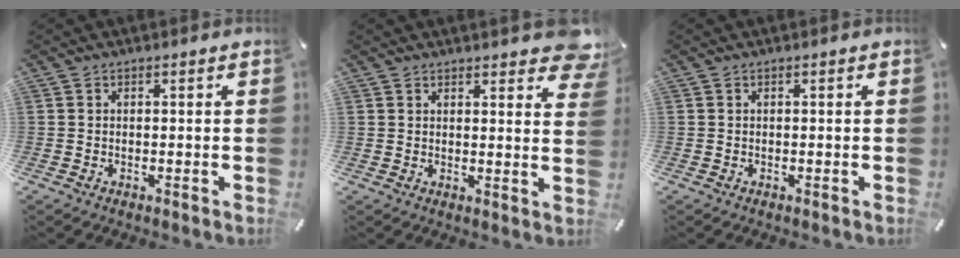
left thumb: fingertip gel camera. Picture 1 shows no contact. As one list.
[{"total": 5.5, "force": [4.3, 2.5, 2.4], "torque": [-0.017, -0.028, 0.075]}, {"total": 0.0}]